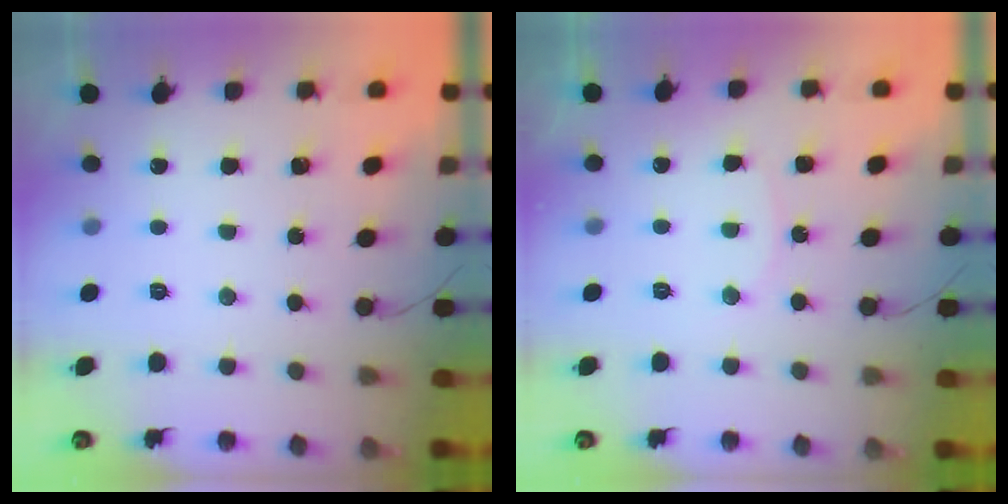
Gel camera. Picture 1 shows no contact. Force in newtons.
{"total": 5.6, "press": 5.6, "slide": 0.5}